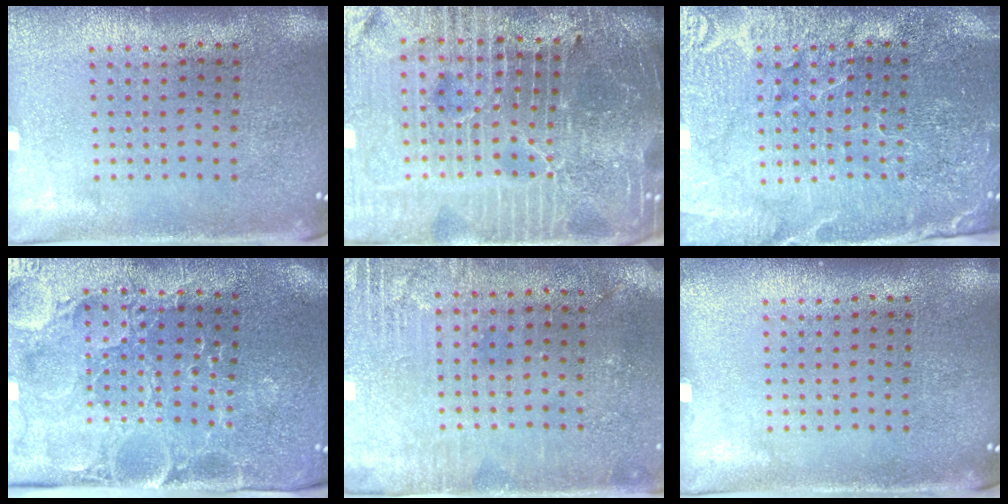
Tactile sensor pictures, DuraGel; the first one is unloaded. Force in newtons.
{"total": 7.2, "press": 6.2, "slide": 3.6}
{"total": 4.2, "press": 3.9, "slide": 1.3}
{"total": 3.8, "press": 3.8, "slide": 0.4}
{"total": 2.8, "press": 2.6, "slide": 1.0}
{"total": 0.0}